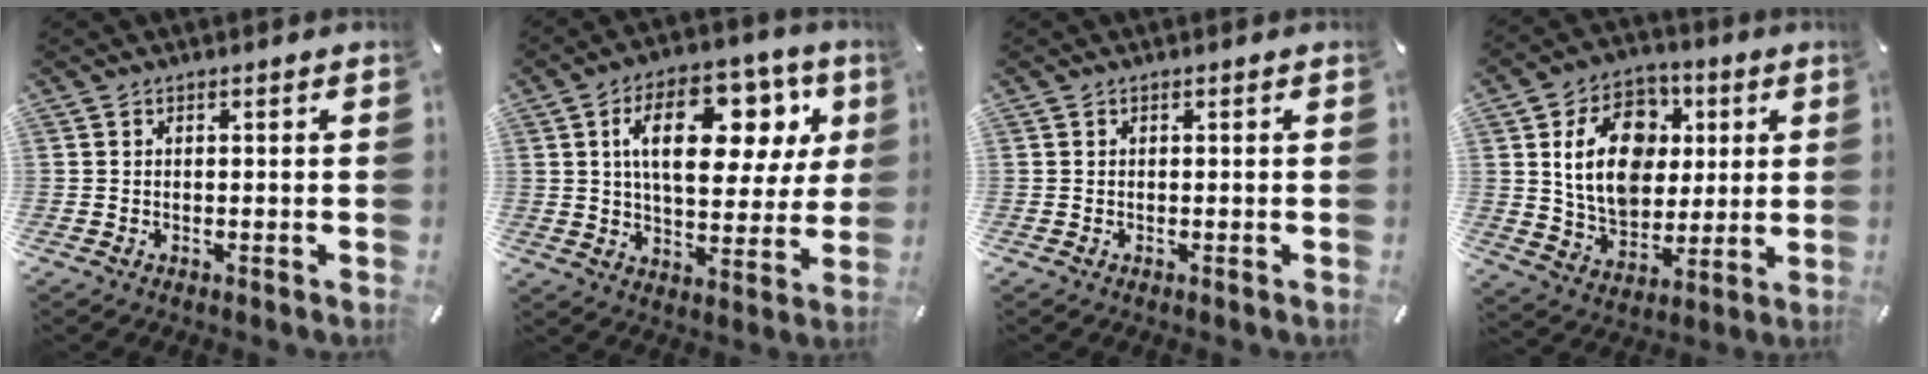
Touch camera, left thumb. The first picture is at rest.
{"total": 19.6, "force": [7.1, 10.8, 14.7], "torque": [-0.228, -0.009, 0.115]}
{"total": 0.0}
{"total": 16.9, "force": [3.8, 13.2, 9.8], "torque": [-0.181, 0.007, 0.072]}